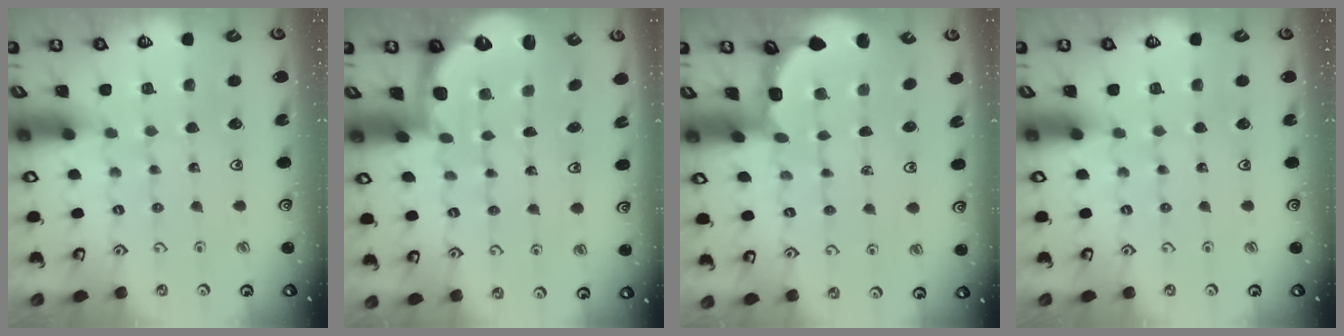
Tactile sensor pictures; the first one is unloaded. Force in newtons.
{"total": 2.8, "press": 2.0, "slide": 2.0}
{"total": 2.1, "press": 2.1, "slide": 0.3}
{"total": 0.0}